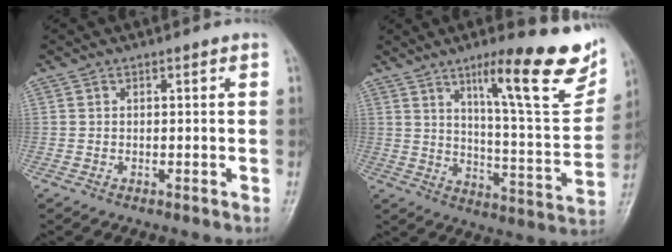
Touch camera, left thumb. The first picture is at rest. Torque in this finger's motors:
{"motor_torque": [0.51, 0.32, 1.46, -1.31, 0.09]}